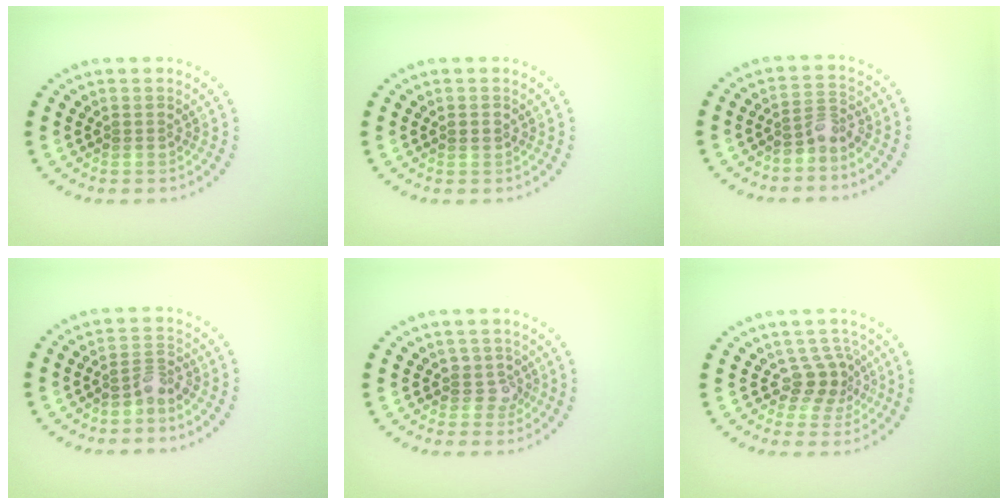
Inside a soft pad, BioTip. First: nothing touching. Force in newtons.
{"total": 1.0, "press": 1.0, "slide": 0.1}
{"total": 2.2, "press": 1.7, "slide": 1.4}
{"total": 2.0, "press": 1.5, "slide": 1.4}
{"total": 1.9, "press": 1.5, "slide": 1.1}
{"total": 2.5, "press": 1.8, "slide": 1.7}